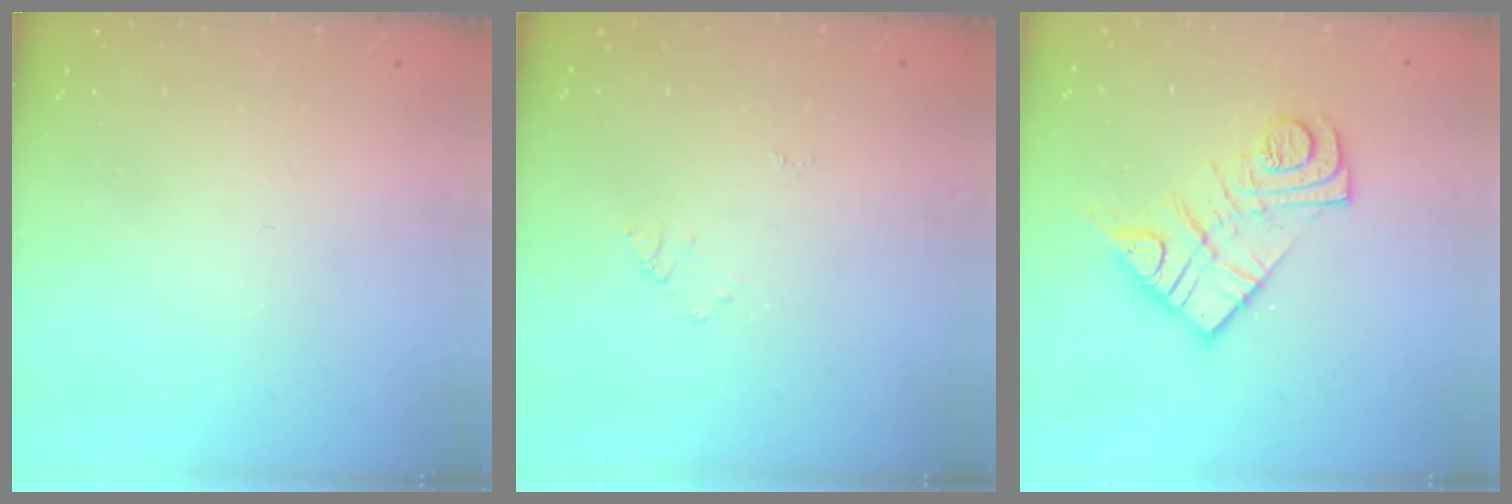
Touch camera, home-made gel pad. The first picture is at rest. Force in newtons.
{"total": 4.7, "press": 4.7, "slide": 0.6}
{"total": 13.9, "press": 13.8, "slide": 1.2}